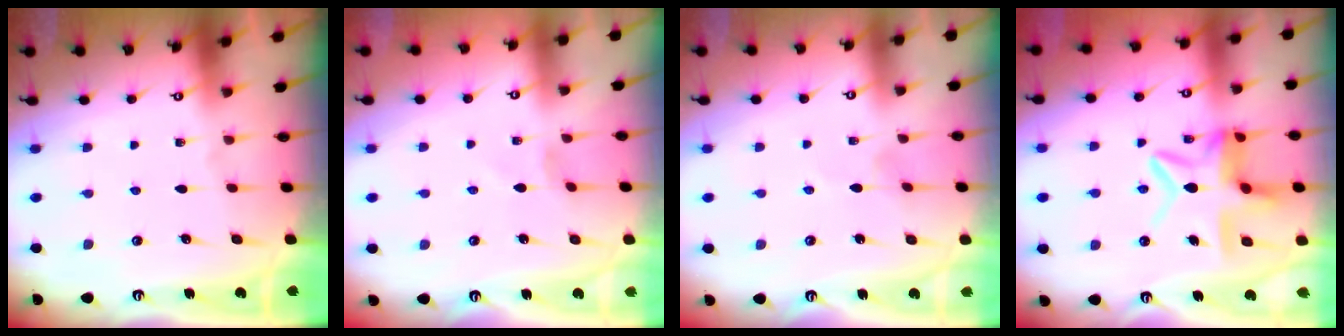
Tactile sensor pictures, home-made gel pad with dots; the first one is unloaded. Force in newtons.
{"total": 0.0}
{"total": 0.8, "press": 0.8, "slide": 0.2}
{"total": 12.4, "press": 12.4, "slide": 1.1}